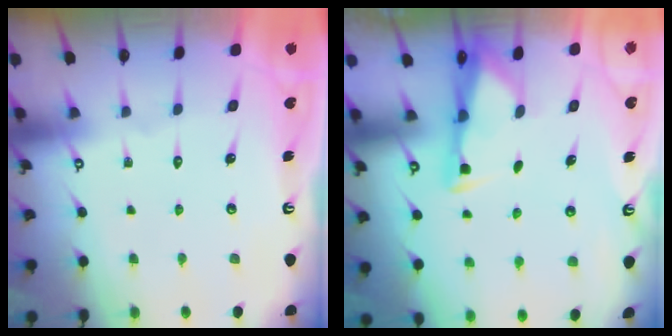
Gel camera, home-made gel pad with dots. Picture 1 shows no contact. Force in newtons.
{"total": 2.9, "press": 2.9, "slide": 0.4}